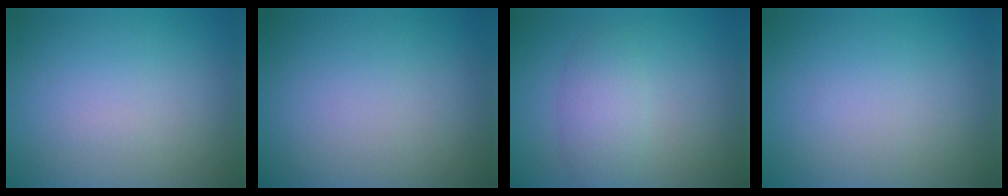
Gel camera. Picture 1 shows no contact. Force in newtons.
{"total": 0.0}
{"total": 2.8, "press": 2.8, "slide": 0.2}
{"total": 0.0}